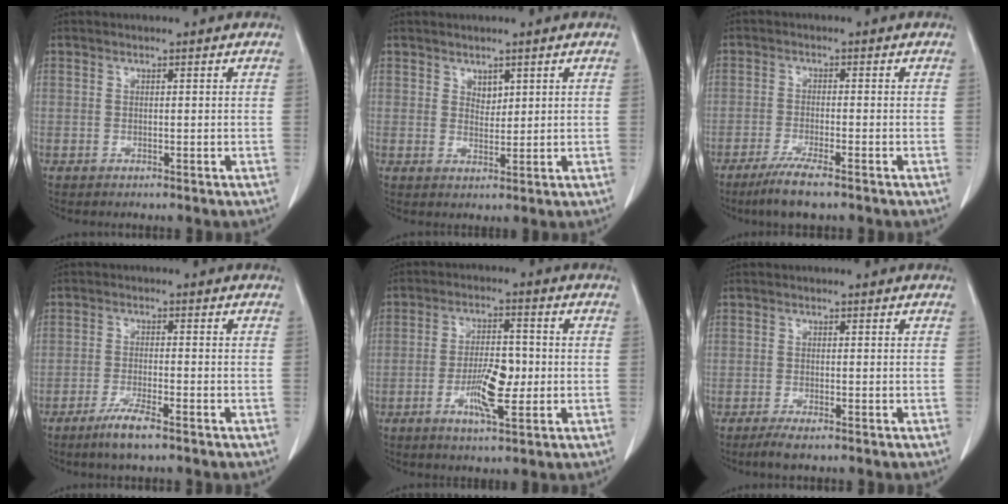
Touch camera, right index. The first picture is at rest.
{"total": 1.9, "force": [1.2, 1.2, 0.9], "torque": [-0.013, -0.003, 0.026]}
{"total": 6.0, "force": [-4.3, 0.2, 4.2], "torque": [-0.075, -0.015, -0.072]}
{"total": 4.7, "force": [-3.2, 0.2, 3.4], "torque": [-0.069, -0.009, -0.061]}
{"total": 7.6, "force": [-1.6, 2.2, 7.1], "torque": [-0.130, 0.004, -0.024]}
{"total": 2.3, "force": [-1.7, 0.2, 1.6], "torque": [-0.029, -0.006, -0.030]}